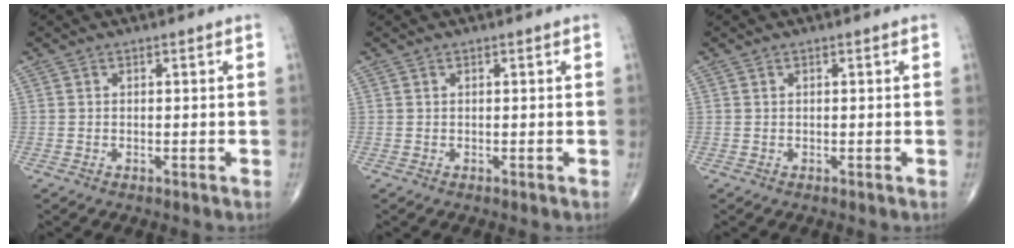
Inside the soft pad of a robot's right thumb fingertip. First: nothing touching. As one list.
[{"total": 0.0}, {"total": 0.0}]